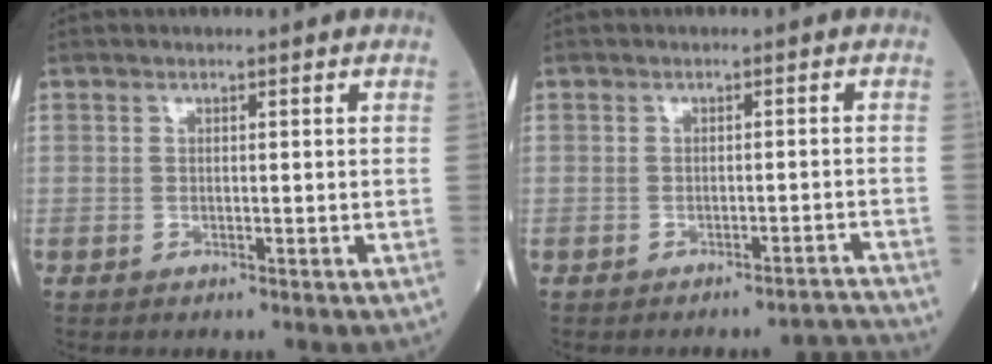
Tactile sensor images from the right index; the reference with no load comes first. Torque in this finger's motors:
{"motor_torque": [-0.38, -0.35, 0.07, 0.00]}